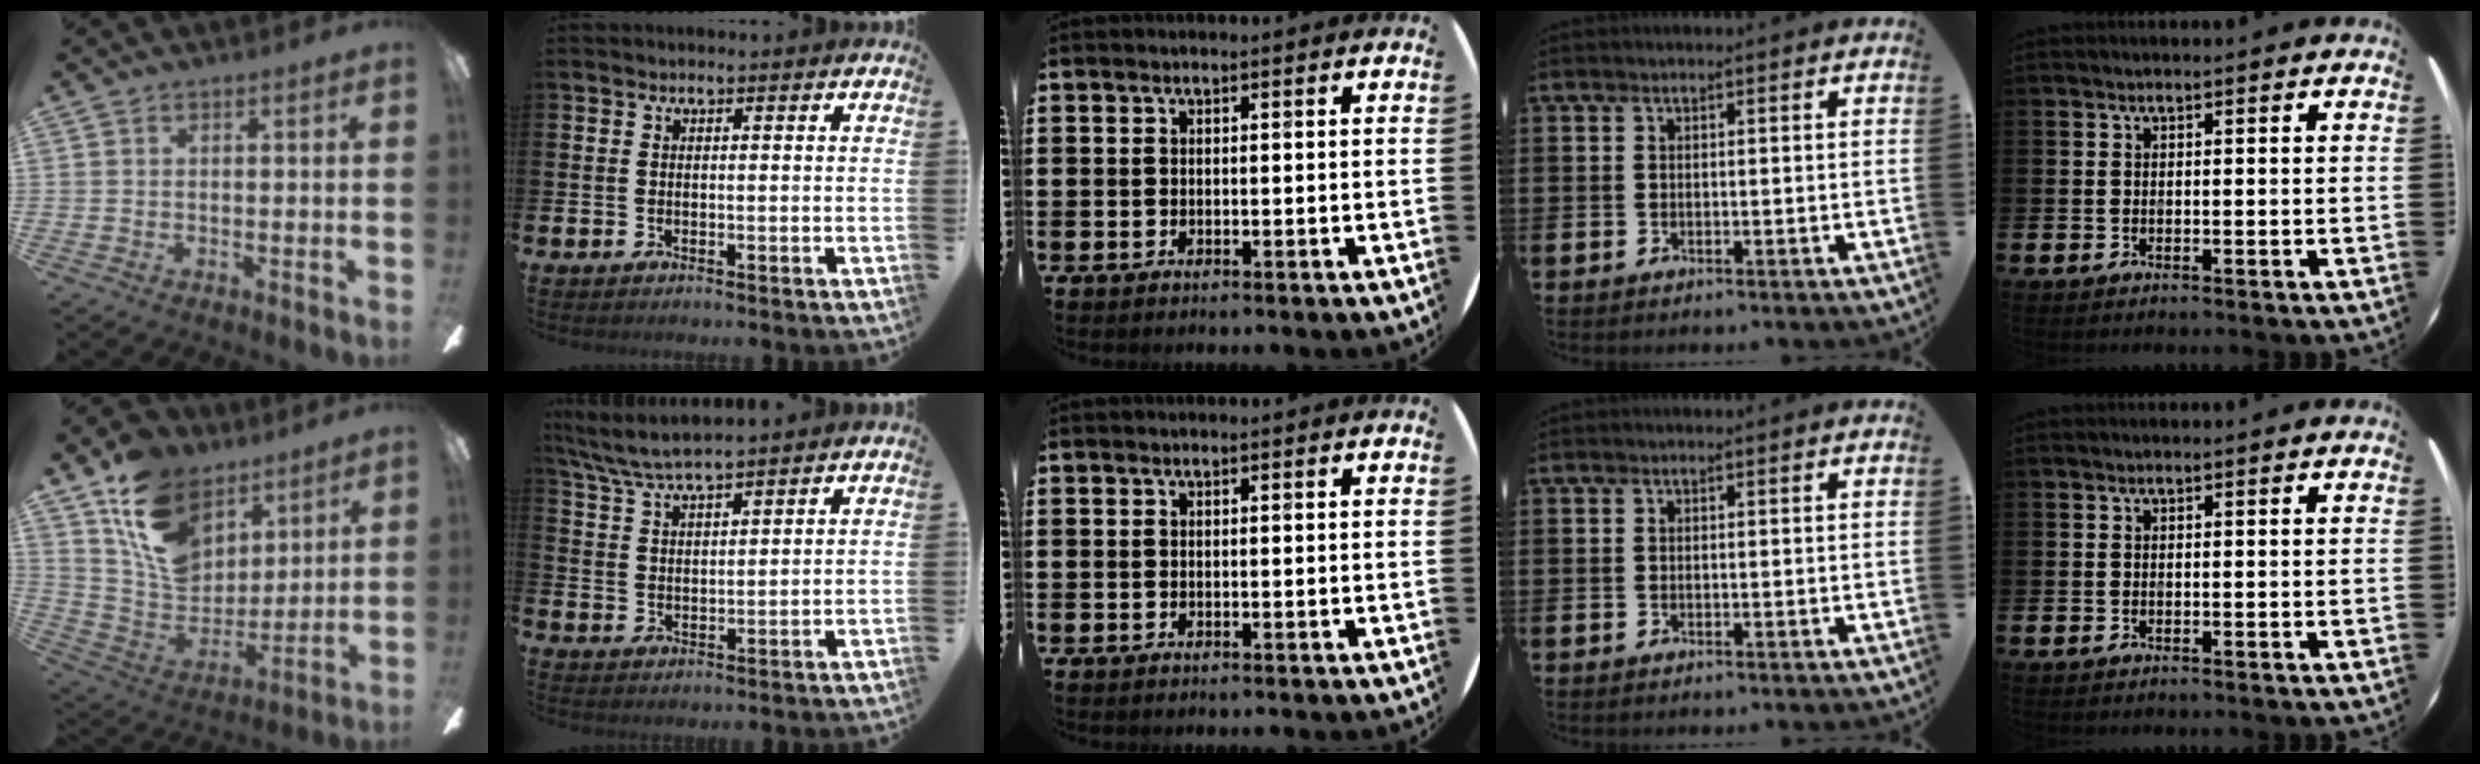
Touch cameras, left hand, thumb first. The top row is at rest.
{"thumb": {"total": 17.7, "force": [9.9, 12.1, 8.3], "torque": [-0.151, -0.051, 0.195]}, "index": {"total": 5.6, "force": [5.3, 0.2, 1.8], "torque": [-0.057, -0.021, 0.096]}}